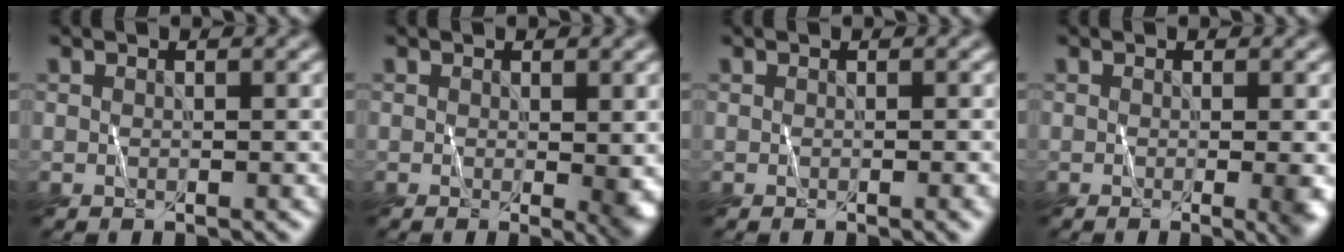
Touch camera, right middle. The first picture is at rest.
{"total": 2.0, "force": [0.0, 0.4, 1.9], "torque": [-0.023, -0.002, 0.009]}
{"total": 1.2, "force": [-0.5, 0.4, 1.0], "torque": [-0.004, 0.002, 0.002]}
{"total": 3.0, "force": [-0.6, 1.0, 2.8], "torque": [-0.017, 0.003, 0.001]}